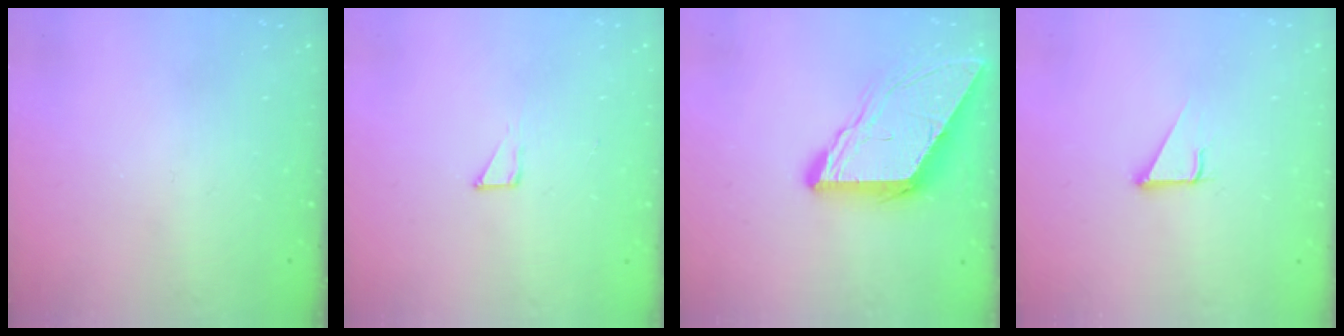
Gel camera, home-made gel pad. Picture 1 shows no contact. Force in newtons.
{"total": 3.0, "press": 3.0, "slide": 0.3}
{"total": 8.8, "press": 8.8, "slide": 1.0}
{"total": 2.8, "press": 2.8, "slide": 0.1}